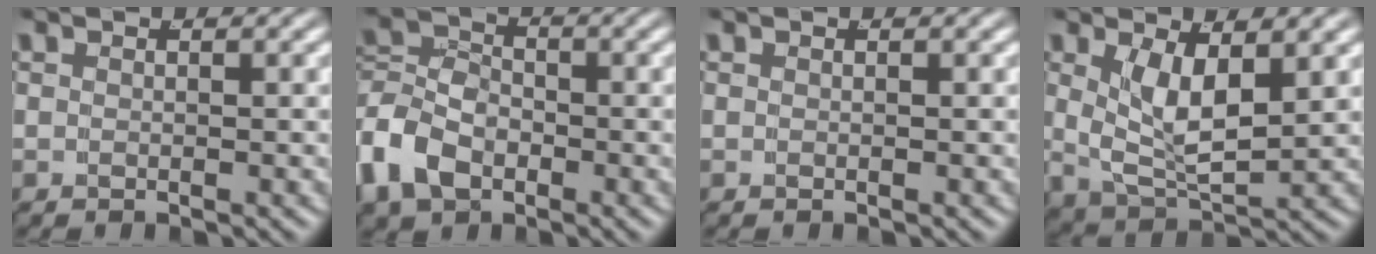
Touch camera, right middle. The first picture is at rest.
{"total": 8.1, "force": [-2.0, 6.7, 4.1], "torque": [-0.100, -0.022, -0.034]}
{"total": 0.0}
{"total": 6.2, "force": [0.9, 3.8, 4.9], "torque": [-0.107, -0.021, 0.029]}